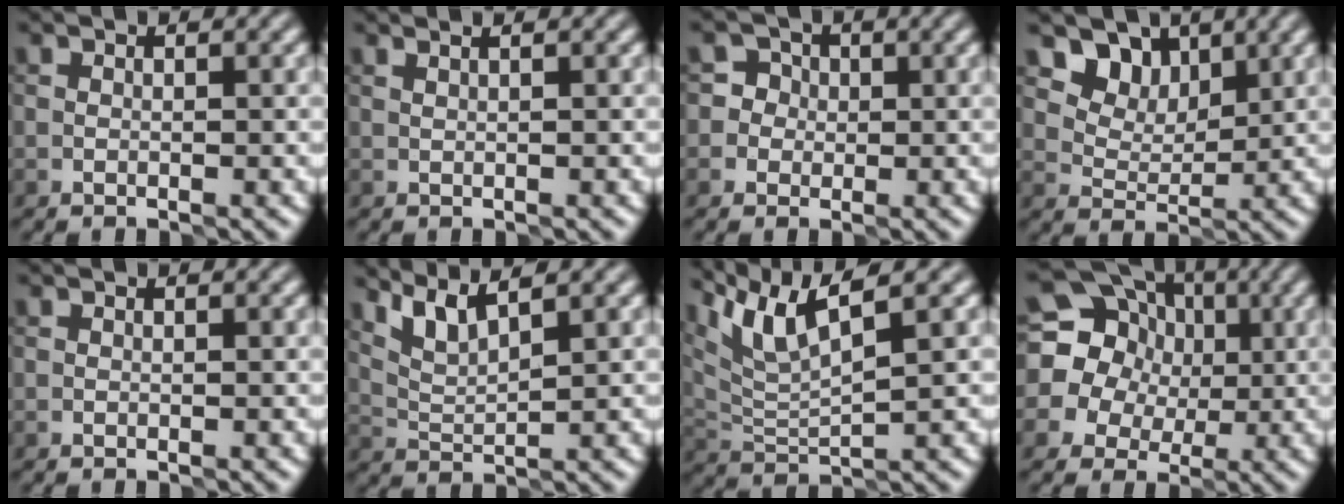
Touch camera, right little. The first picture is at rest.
{"total": 0.9, "force": [0.8, 0.0, 0.4], "torque": [-0.002, 0.001, 0.008]}
{"total": 3.4, "force": [0.1, 3.3, 0.8], "torque": [0.017, 0.030, -0.017]}
{"total": 7.4, "force": [5.0, 4.6, 3.0], "torque": [-0.067, -0.012, 0.104]}
{"total": 0.0}
{"total": 3.4, "force": [2.7, 0.3, 2.1], "torque": [-0.046, 0.006, 0.065]}
{"total": 5.5, "force": [4.0, 0.8, 3.7], "torque": [-0.079, 0.011, 0.085]}
{"total": 14.7, "force": [4.0, 13.0, 5.6], "torque": [-0.134, 0.037, 0.047]}